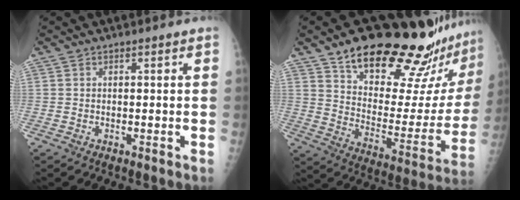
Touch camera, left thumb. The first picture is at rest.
{"total": 27.2, "force": [21.6, 7.4, 14.7], "torque": [-0.170, -0.124, 0.310]}